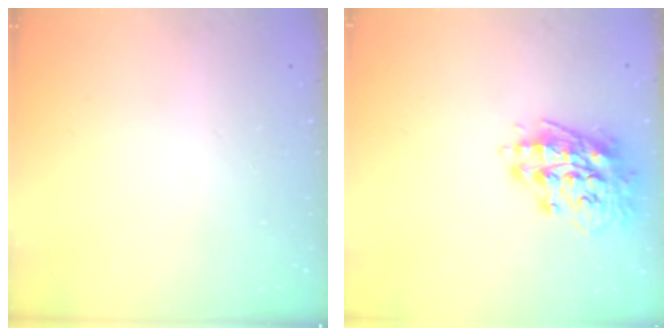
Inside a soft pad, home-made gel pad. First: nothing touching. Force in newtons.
{"total": 14.8, "press": 14.6, "slide": 2.5}